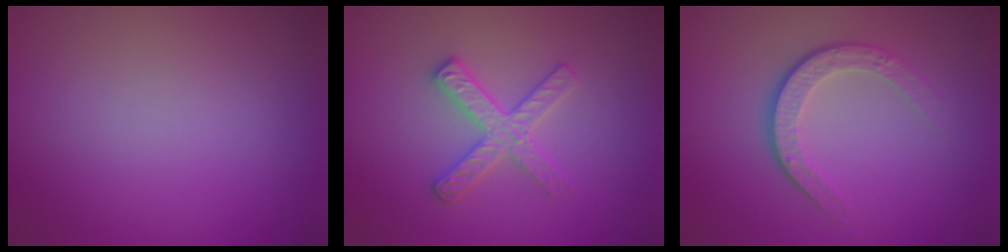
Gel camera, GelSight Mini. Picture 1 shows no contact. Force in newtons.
{"total": 2.8, "press": 2.8, "slide": 0.3}
{"total": 3.7, "press": 2.6, "slide": 2.6}